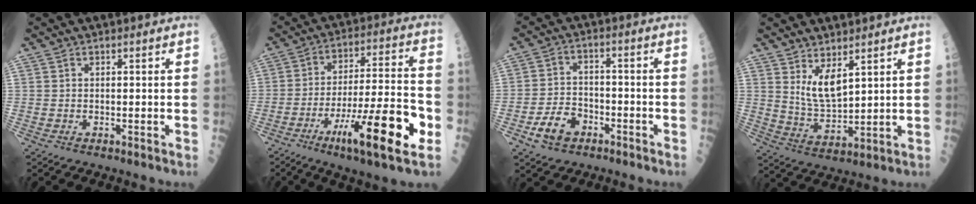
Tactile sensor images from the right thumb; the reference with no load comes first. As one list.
[{"total": 20.0, "force": [-7.8, 3.5, 18.0], "torque": [-0.305, 0.014, -0.122]}, {"total": 7.1, "force": [-3.7, 4.7, 3.8], "torque": [-0.056, 0.027, -0.064]}, {"total": 6.9, "force": [3.7, 2.6, 5.3], "torque": [-0.091, -0.043, 0.081]}]